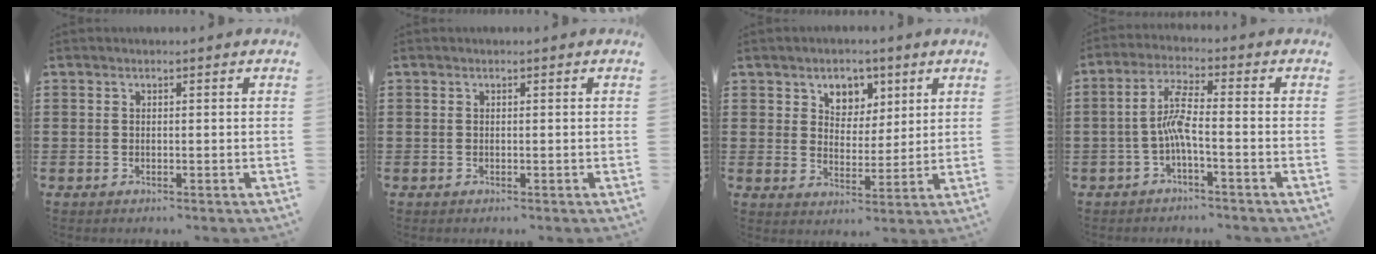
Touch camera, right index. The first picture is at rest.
{"total": 0.0}
{"total": 4.9, "force": [2.9, 3.7, 1.2], "torque": [-0.038, 0.005, 0.050]}
{"total": 5.2, "force": [-1.8, 0.8, 4.8], "torque": [-0.103, 0.001, -0.038]}